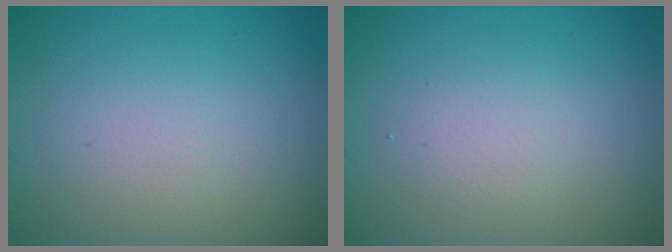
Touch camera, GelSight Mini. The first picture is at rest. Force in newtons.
{"total": 1.3, "press": 1.3, "slide": 0.1}